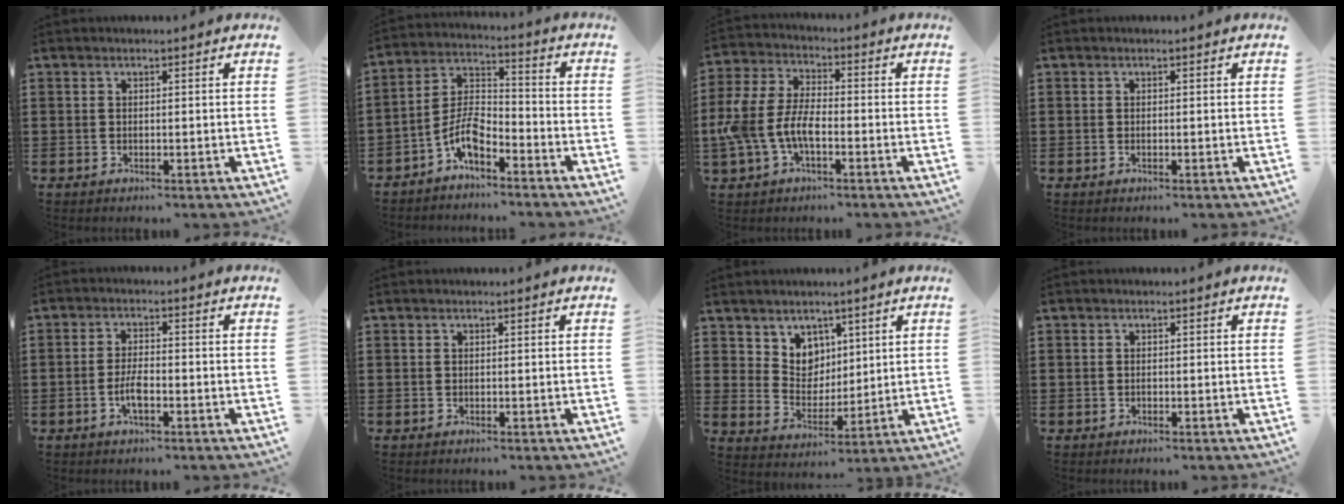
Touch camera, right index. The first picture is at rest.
{"total": 6.9, "force": [-4.6, 2.8, 4.2], "torque": [-0.102, 0.003, -0.094]}
{"total": 7.6, "force": [-2.7, 4.1, 5.8], "torque": [-0.156, -0.003, -0.060]}
{"total": 0.0}
{"total": 3.7, "force": [-1.4, 1.3, 3.2], "torque": [-0.078, -0.003, -0.032]}
{"total": 0.0}
{"total": 5.9, "force": [3.8, 4.5, 0.4], "torque": [-0.038, -0.006, 0.073]}
{"total": 0.6, "force": [-0.2, 0.6, 0.1], "torque": [-0.002, 0.004, -0.006]}